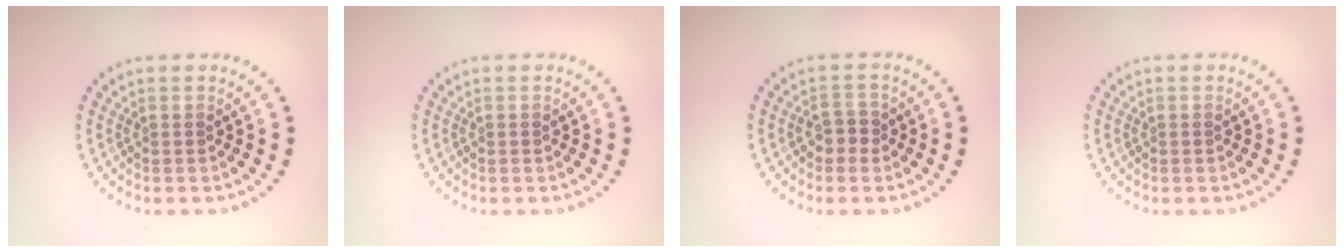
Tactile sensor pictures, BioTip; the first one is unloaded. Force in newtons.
{"total": 0.0}
{"total": 1.9, "press": 1.8, "slide": 0.6}
{"total": 0.0}